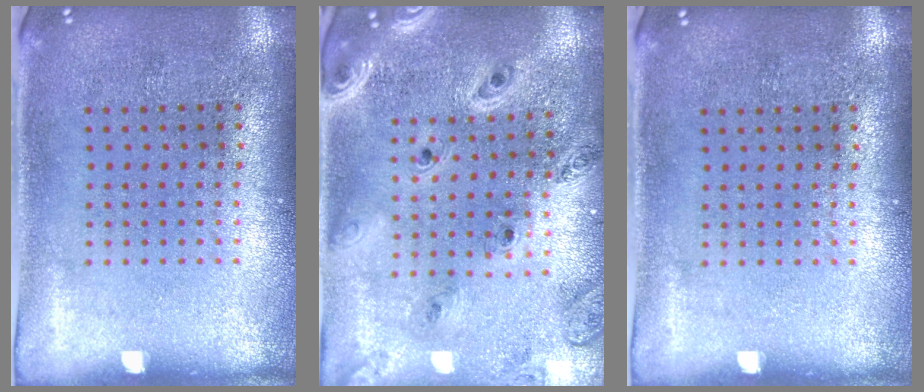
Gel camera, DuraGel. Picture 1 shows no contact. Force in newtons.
{"total": 1.6, "press": 1.6, "slide": 0.3}
{"total": 0.0}